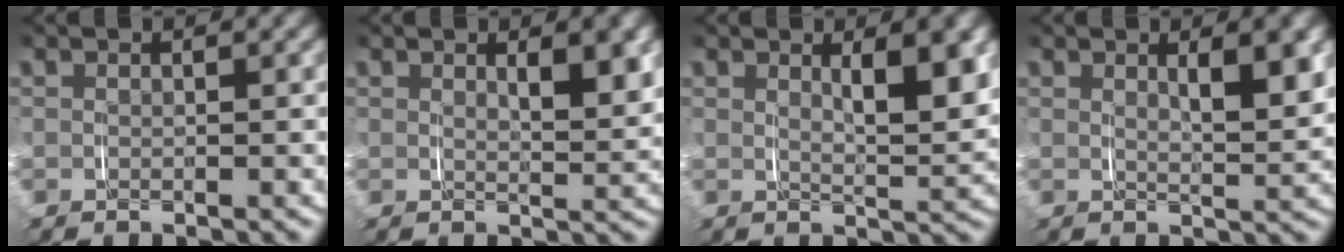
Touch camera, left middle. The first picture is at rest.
{"total": 2.5, "force": [1.4, 0.5, 2.1], "torque": [-0.030, -0.011, 0.026]}
{"total": 4.0, "force": [1.7, 0.9, 3.5], "torque": [-0.050, -0.013, 0.032]}
{"total": 3.1, "force": [1.5, 0.5, 2.7], "torque": [-0.039, -0.011, 0.027]}